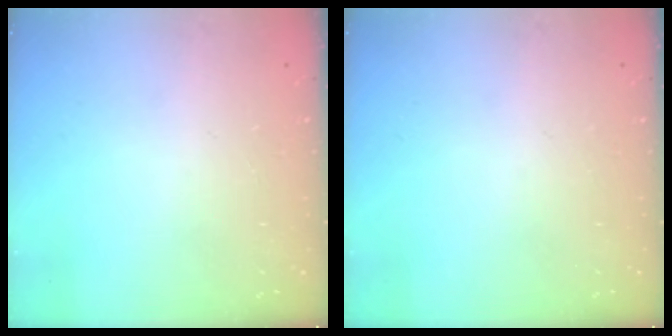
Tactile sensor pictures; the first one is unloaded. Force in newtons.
{"total": 0.0}